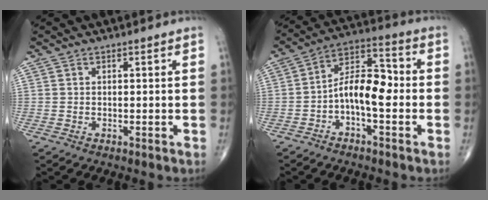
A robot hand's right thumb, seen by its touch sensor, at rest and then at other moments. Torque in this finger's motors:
{"motor_torque": [0.11, 0.10, 1.01, -0.34, 0.20]}